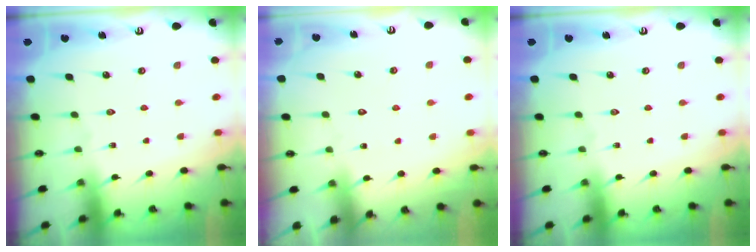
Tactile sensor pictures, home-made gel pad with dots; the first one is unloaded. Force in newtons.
{"total": 2.8, "press": 2.8, "slide": 0.2}
{"total": 0.0}